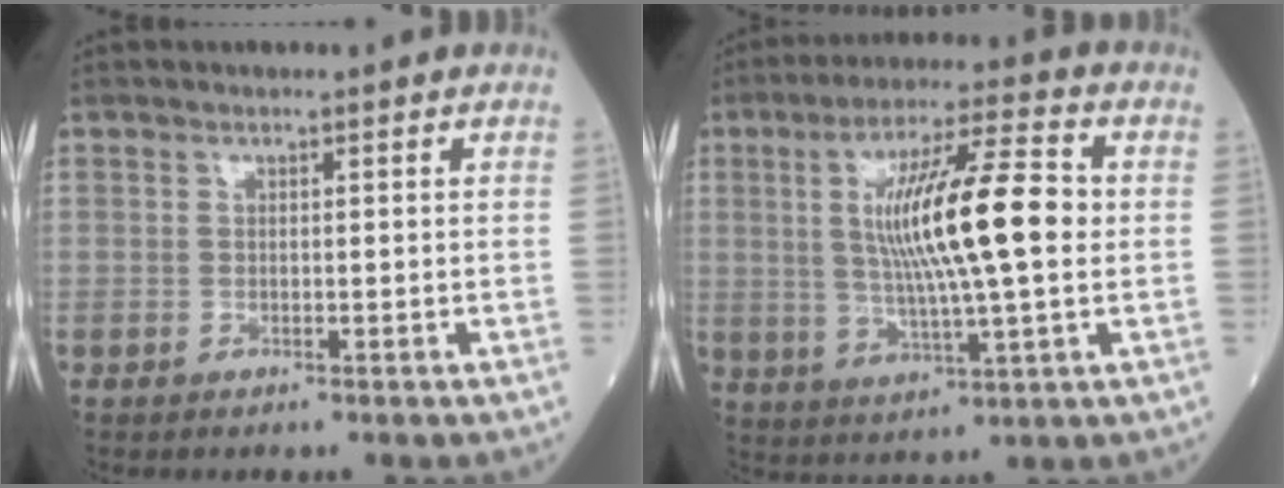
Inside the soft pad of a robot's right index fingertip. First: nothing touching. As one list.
[{"total": 14.9, "force": [1.4, 1.4, 14.8], "torque": [-0.268, 0.010, 0.022]}]